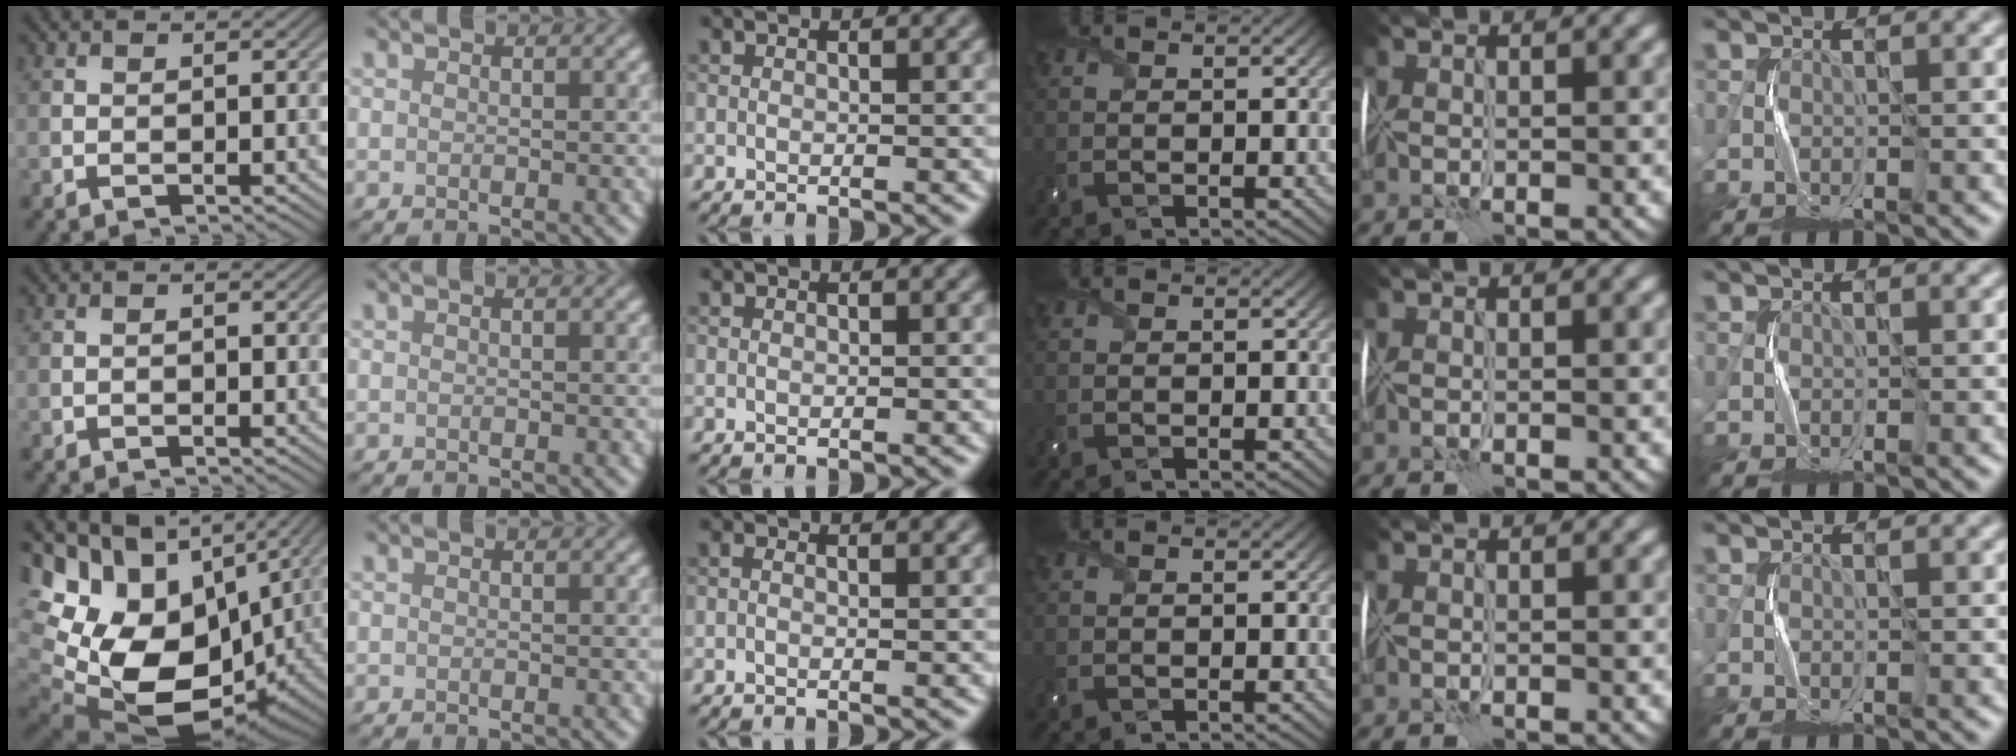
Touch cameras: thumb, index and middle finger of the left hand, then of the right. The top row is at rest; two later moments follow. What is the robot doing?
{"motion": "wrap", "object": "cellophane"}